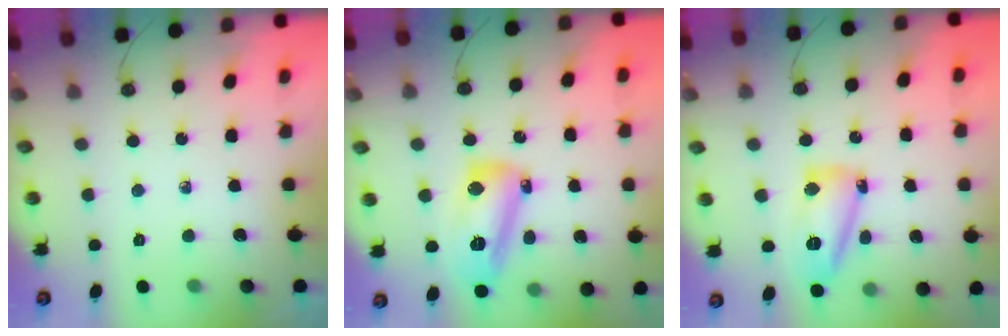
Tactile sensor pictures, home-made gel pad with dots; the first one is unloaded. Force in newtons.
{"total": 17.1, "press": 17.0, "slide": 1.4}
{"total": 13.0, "press": 12.9, "slide": 1.5}